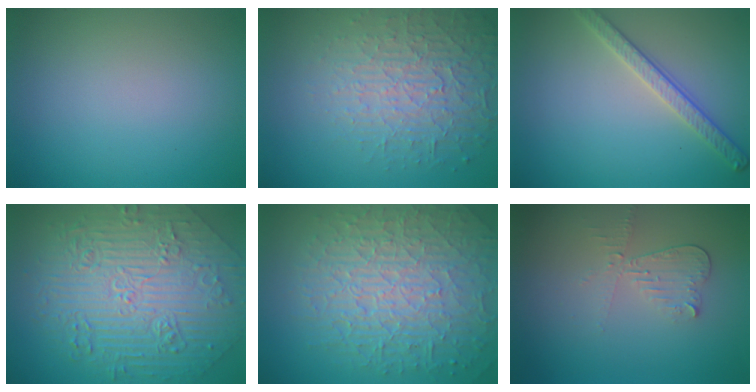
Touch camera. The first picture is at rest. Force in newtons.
{"total": 4.7, "press": 4.1, "slide": 2.2}
{"total": 2.8, "press": 2.7, "slide": 0.8}
{"total": 10.5, "press": 7.7, "slide": 7.1}
{"total": 9.9, "press": 6.5, "slide": 7.5}
{"total": 2.0, "press": 1.9, "slide": 0.7}